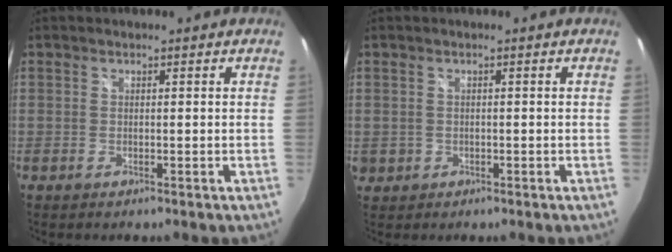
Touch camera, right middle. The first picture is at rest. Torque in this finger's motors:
{"motor_torque": [0.51, -0.56, 0.00, 0.01]}